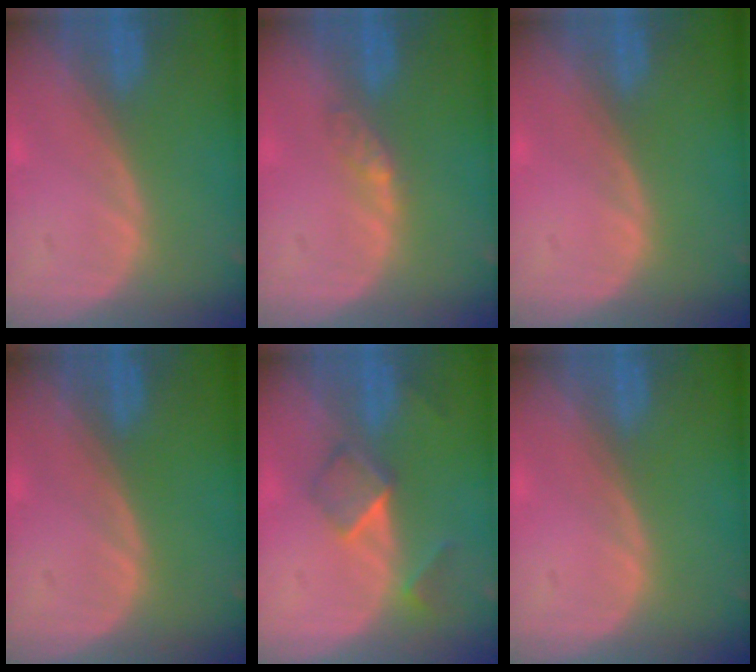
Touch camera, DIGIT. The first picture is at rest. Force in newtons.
{"total": 2.2, "press": 1.9, "slide": 1.2}
{"total": 0.0}
{"total": 0.0}
{"total": 5.2, "press": 4.5, "slide": 2.7}
{"total": 0.0}